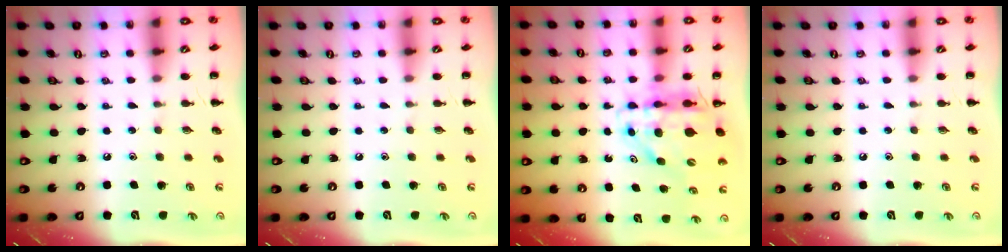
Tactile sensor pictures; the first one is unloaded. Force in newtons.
{"total": 0.0}
{"total": 10.9, "press": 10.3, "slide": 3.4}
{"total": 0.0}